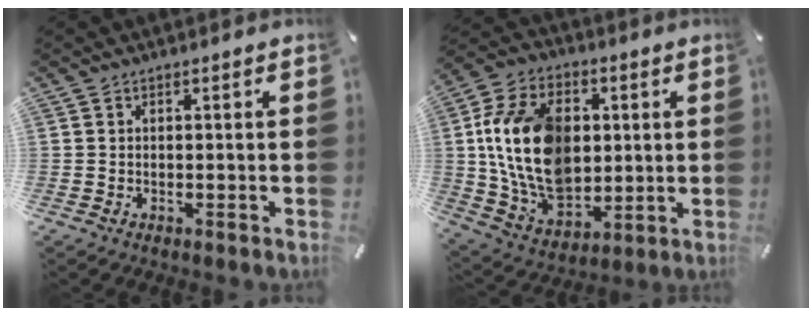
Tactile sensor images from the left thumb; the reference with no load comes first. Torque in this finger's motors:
{"motor_torque": [1.29, 2.51, 1.67, -1.10, 0.93]}